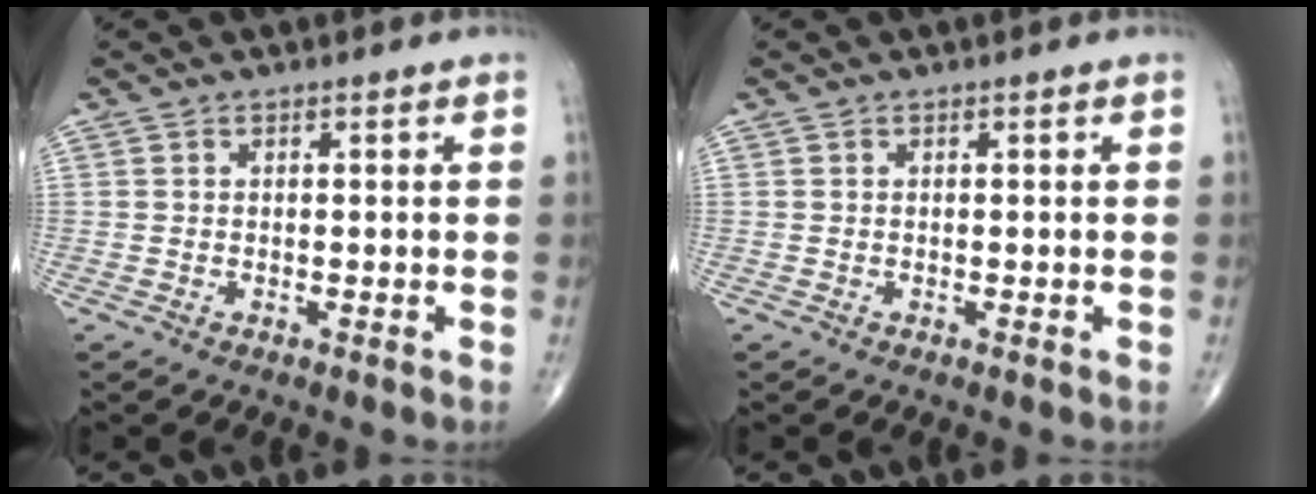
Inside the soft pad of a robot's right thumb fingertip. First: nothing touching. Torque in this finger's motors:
{"motor_torque": [0.13, -0.13, 0.14, 0.01, 0.00]}